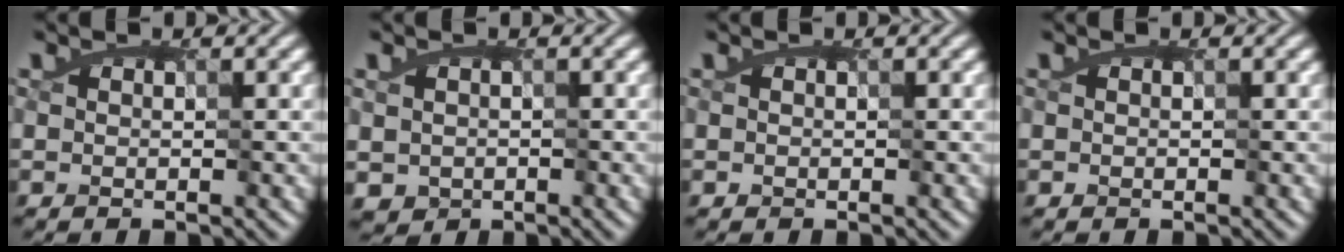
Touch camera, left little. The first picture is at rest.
{"total": 1.0, "force": [-0.1, 1.0, 0.2], "torque": [-0.018, -0.004, 0.007]}
{"total": 0.0}
{"total": 0.0}